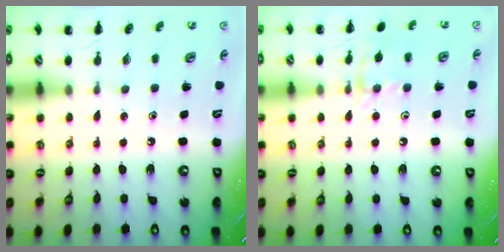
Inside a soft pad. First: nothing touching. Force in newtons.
{"total": 10.3, "press": 10.3, "slide": 0.9}